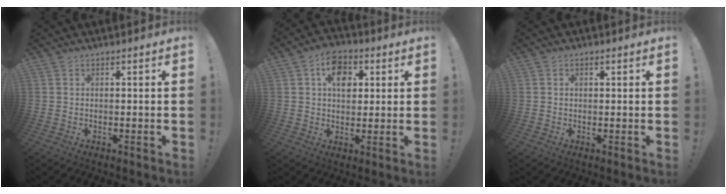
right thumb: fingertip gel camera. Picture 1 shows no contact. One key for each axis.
{"total": 8.8, "fx": 2.8, "fy": 6.5, "fz": 5.3, "tx": -0.067, "ty": -0.001, "tz": 0.048}
{"total": 0.7, "fx": 0.2, "fy": 0.5, "fz": 0.5, "tx": -0.006, "ty": 0.002, "tz": 0.003}